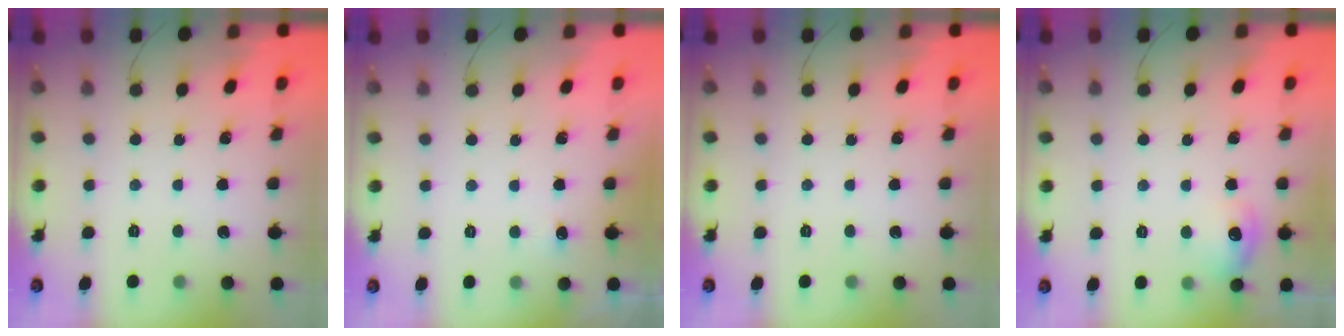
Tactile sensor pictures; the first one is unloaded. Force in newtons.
{"total": 2.5, "press": 2.2, "slide": 1.1}
{"total": 0.0}
{"total": 8.5, "press": 8.4, "slide": 1.4}